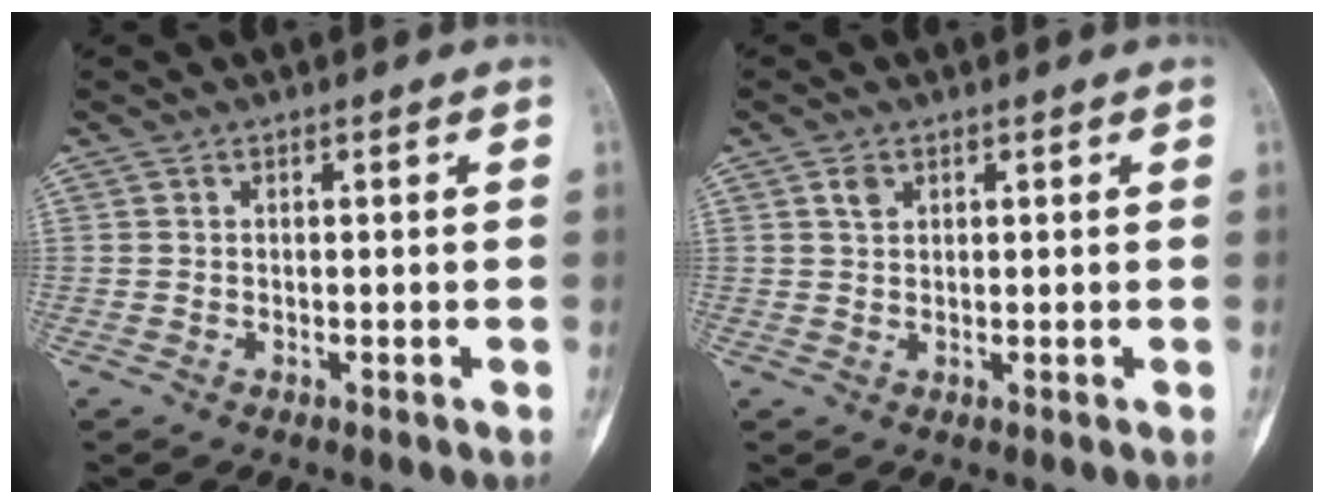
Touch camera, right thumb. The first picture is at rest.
{"total": 1.7, "force": [0.9, 1.1, 1.0], "torque": [-0.013, -0.001, 0.018]}